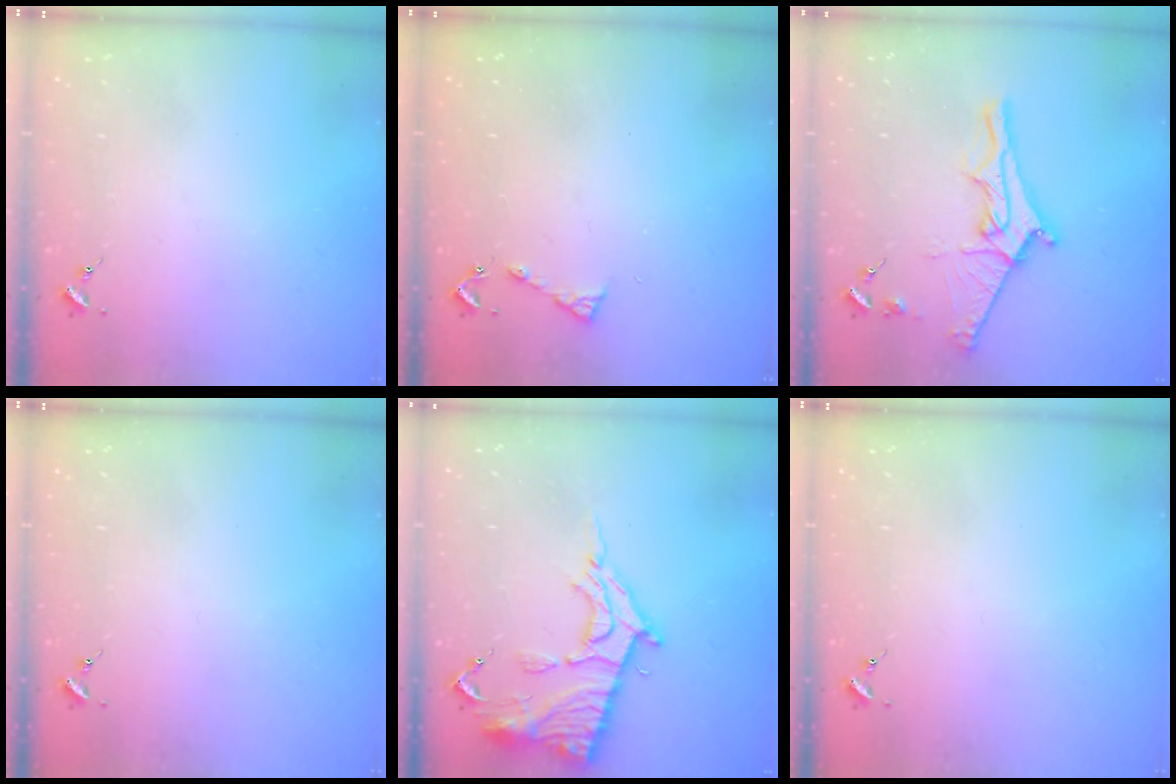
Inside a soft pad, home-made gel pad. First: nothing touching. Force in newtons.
{"total": 5.6, "press": 5.6, "slide": 0.7}
{"total": 14.1, "press": 14.1, "slide": 1.1}
{"total": 0.0}
{"total": 16.6, "press": 16.5, "slide": 1.5}
{"total": 0.0}